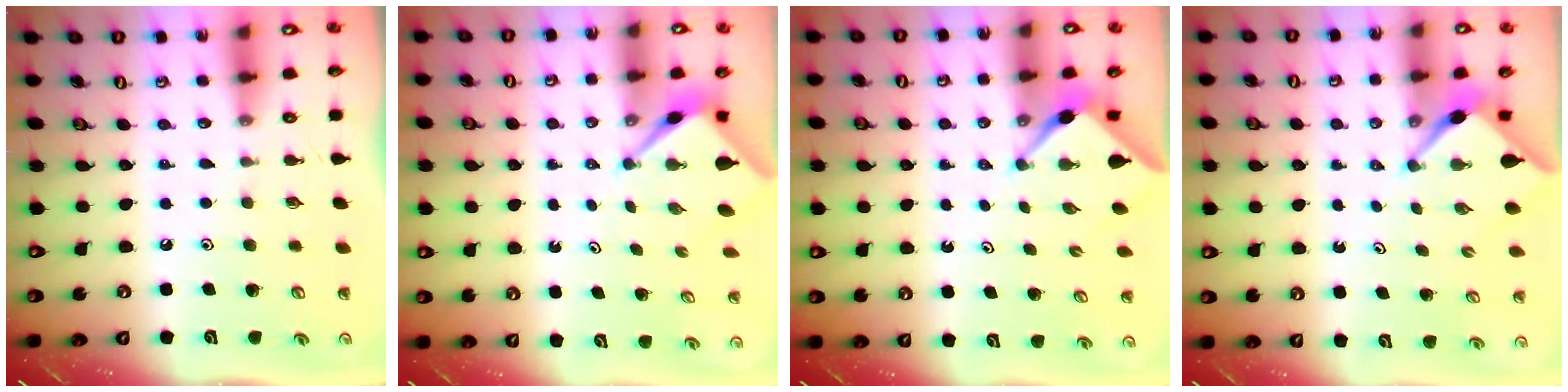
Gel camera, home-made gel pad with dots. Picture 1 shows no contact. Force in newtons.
{"total": 2.6, "press": 2.6, "slide": 0.1}
{"total": 3.2, "press": 3.2, "slide": 0.4}
{"total": 2.7, "press": 2.7, "slide": 0.3}